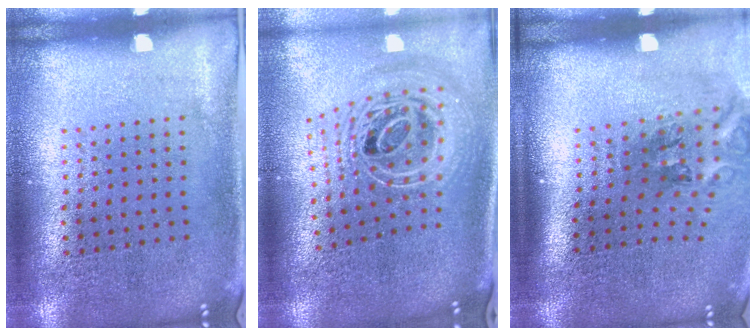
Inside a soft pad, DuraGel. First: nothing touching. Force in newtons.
{"total": 2.8, "press": 2.0, "slide": 1.9}
{"total": 2.0, "press": 1.2, "slide": 1.6}